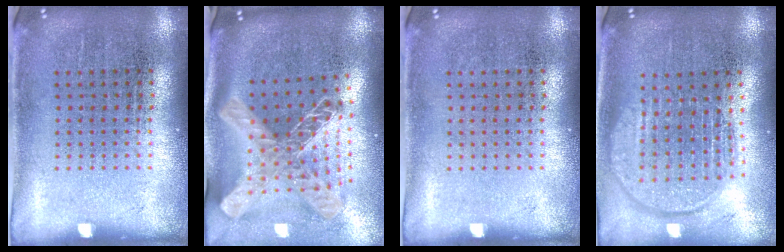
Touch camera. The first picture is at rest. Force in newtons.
{"total": 2.9, "press": 2.0, "slide": 2.0}
{"total": 0.0}
{"total": 1.9, "press": 1.6, "slide": 0.9}